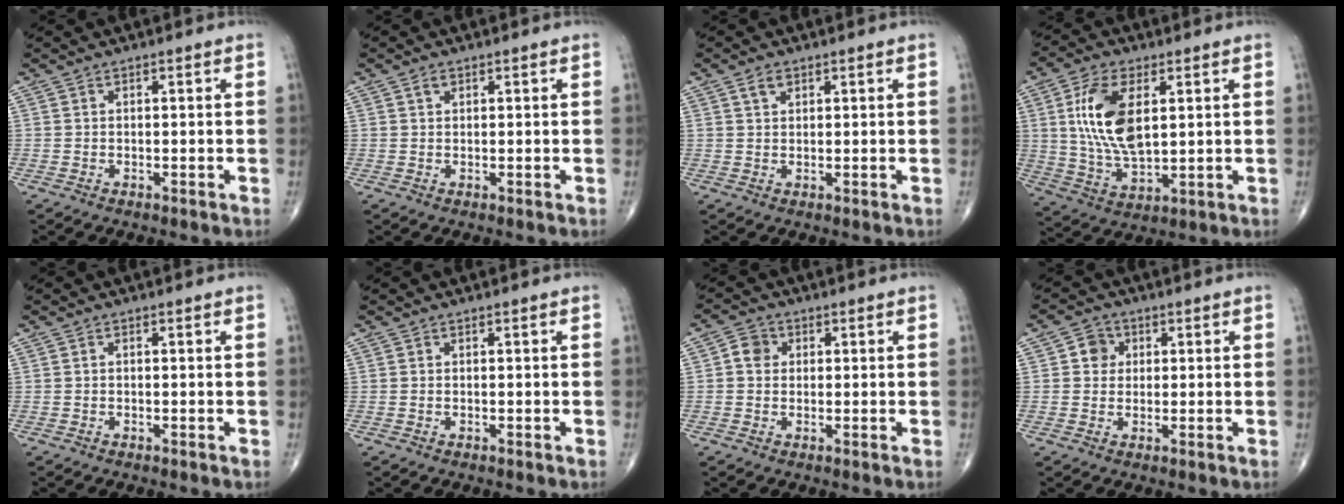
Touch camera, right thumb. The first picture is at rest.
{"total": 1.2, "force": [0.6, 0.8, 0.7], "torque": [-0.009, 0.001, 0.010]}
{"total": 2.2, "force": [1.2, 1.3, 1.2], "torque": [-0.019, -0.001, 0.023]}
{"total": 13.8, "force": [3.2, 6.9, 11.6], "torque": [-0.224, -0.014, 0.067]}
{"total": 0.0}
{"total": 0.0}
{"total": 3.3, "force": [0.4, 2.9, 1.4], "torque": [-0.010, 0.006, 0.001]}
{"total": 3.8, "force": [0.8, 3.4, 1.3], "torque": [0.000, 0.003, 0.007]}